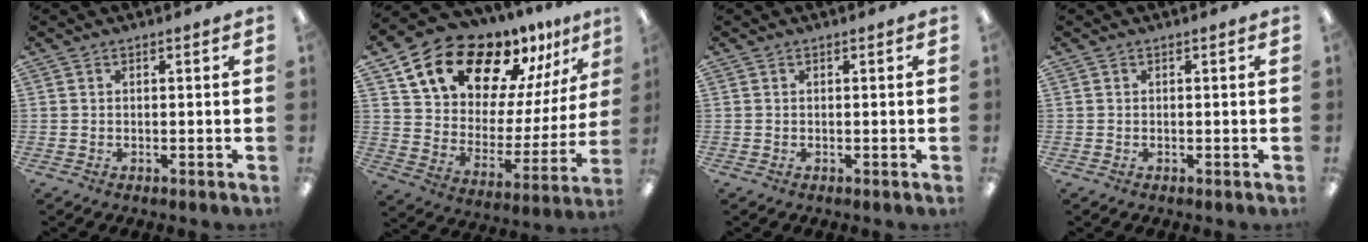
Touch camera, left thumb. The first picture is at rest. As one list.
[{"total": 18.2, "force": [14.3, 8.0, 7.9], "torque": [-0.151, -0.101, 0.252]}, {"total": 0.0}, {"total": 0.0}]